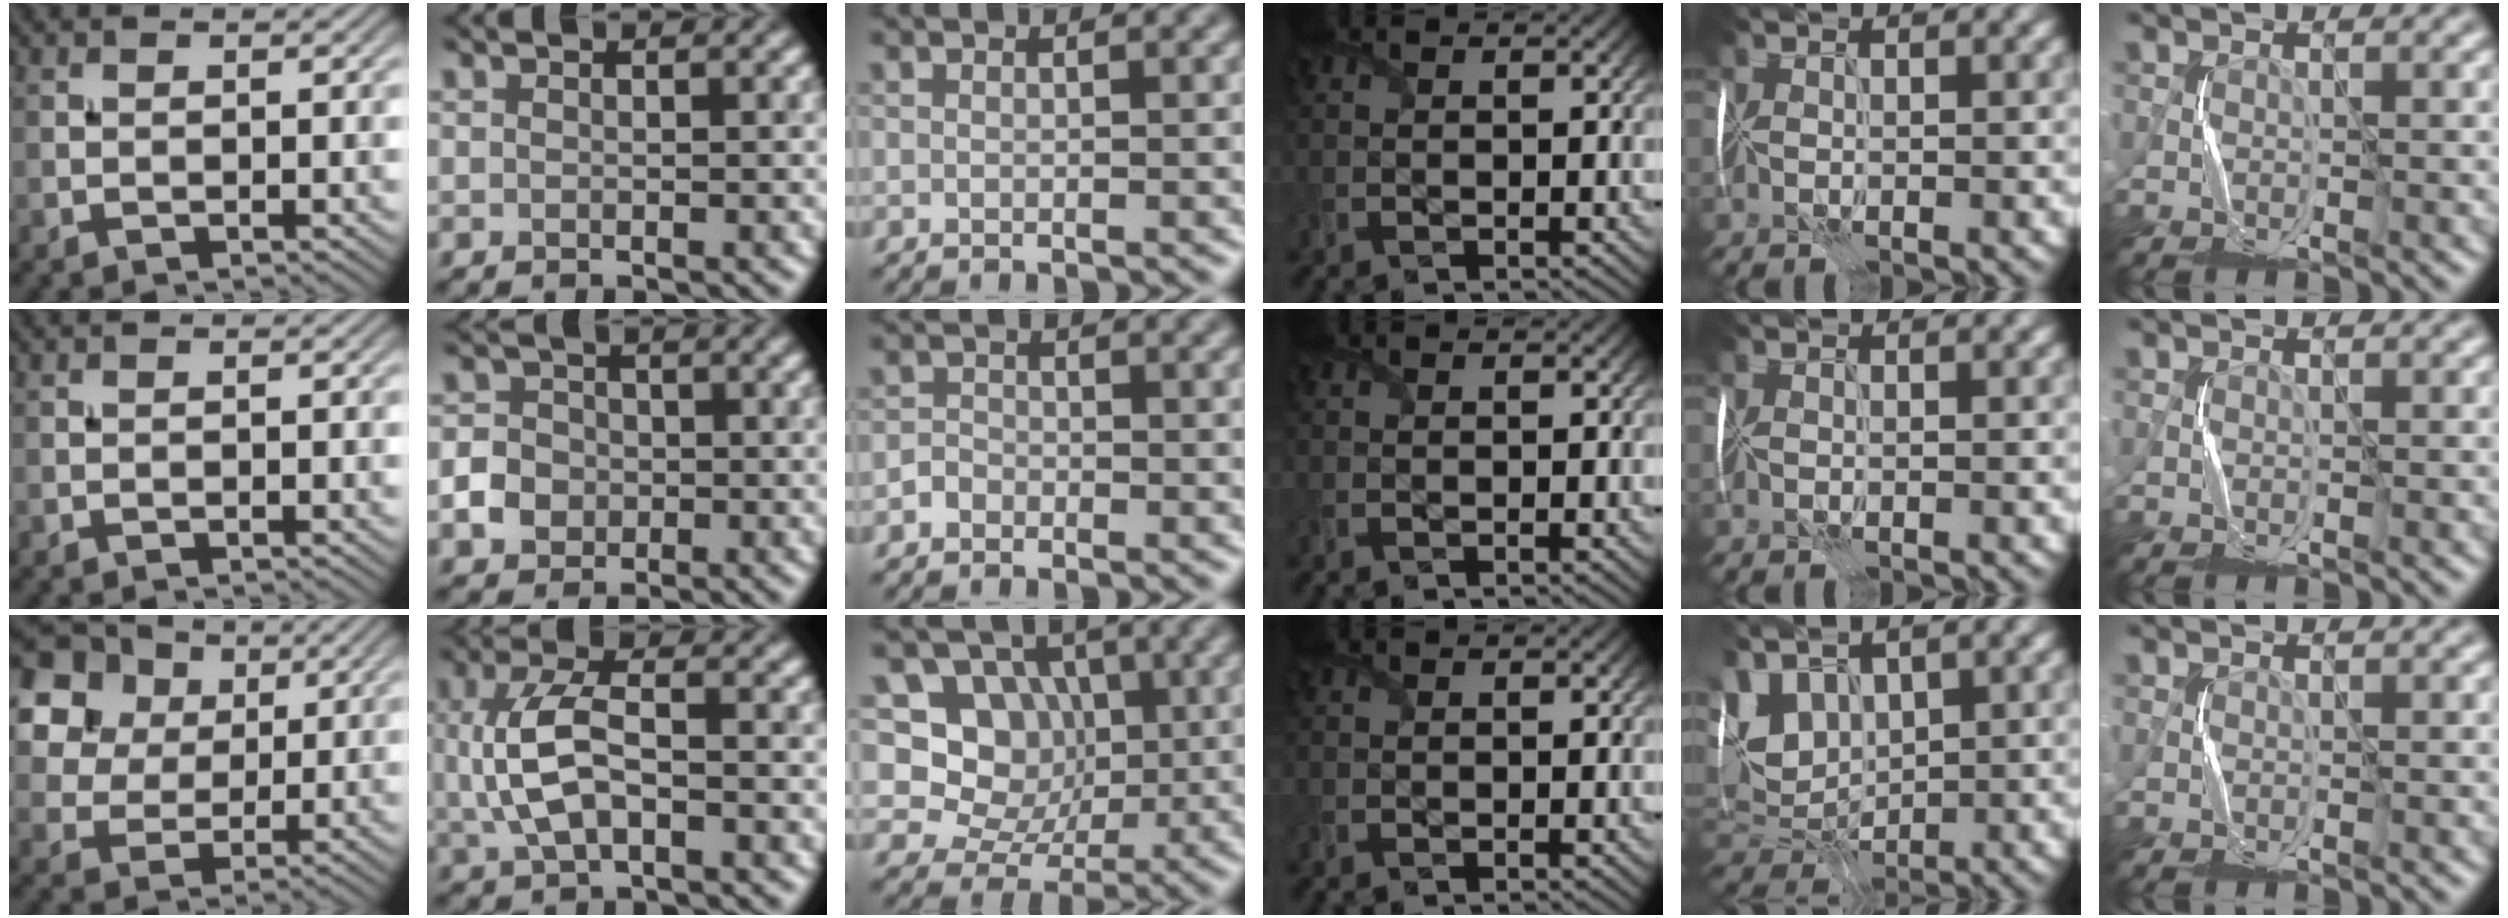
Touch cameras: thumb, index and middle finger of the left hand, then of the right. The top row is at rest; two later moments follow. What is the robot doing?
{"motion": "fold", "object": "shipping label"}